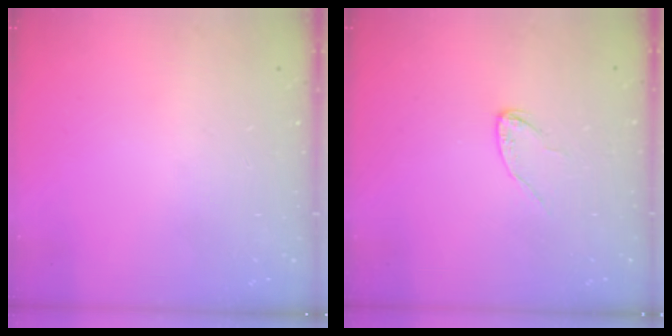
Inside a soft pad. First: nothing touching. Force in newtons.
{"total": 4.5, "press": 4.5, "slide": 0.5}